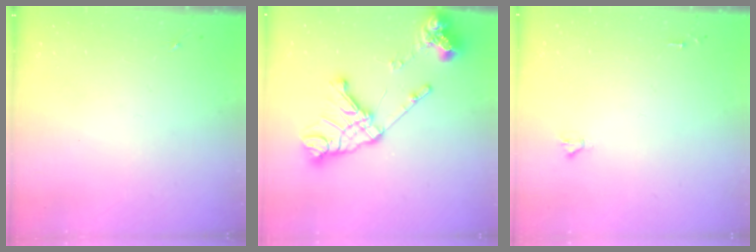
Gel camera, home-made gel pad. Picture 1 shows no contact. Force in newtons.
{"total": 19.2, "press": 19.1, "slide": 2.3}
{"total": 1.6, "press": 1.6, "slide": 0.1}